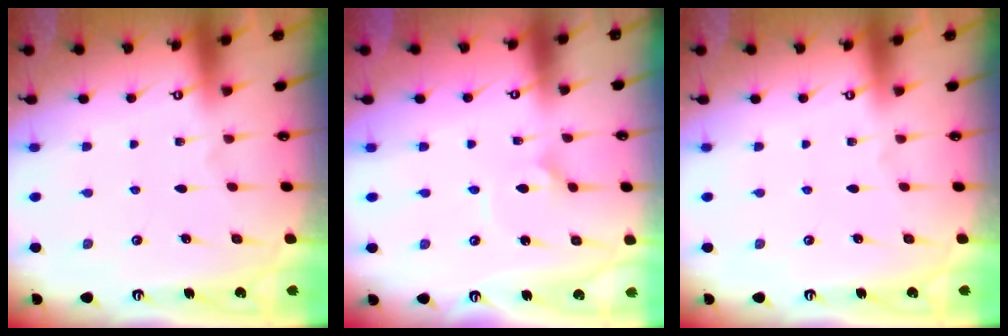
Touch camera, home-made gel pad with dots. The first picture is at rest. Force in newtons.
{"total": 2.0, "press": 2.0, "slide": 0.1}
{"total": 0.0}